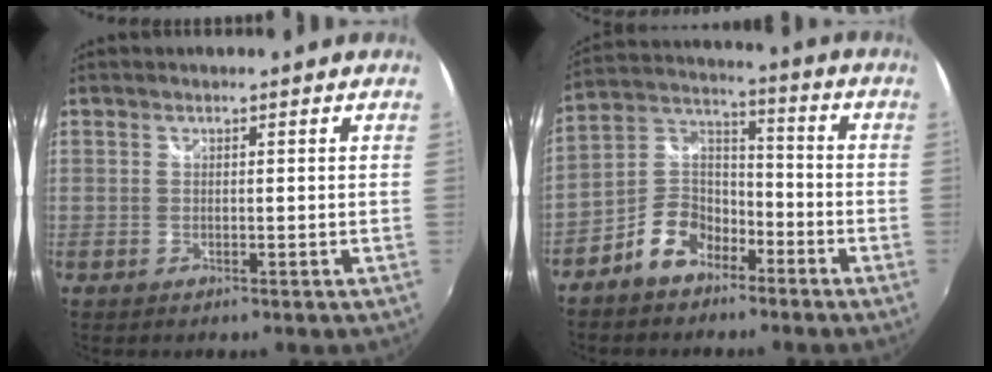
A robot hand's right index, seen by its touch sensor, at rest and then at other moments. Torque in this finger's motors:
{"motor_torque": [-0.01, -0.14, -0.57, -0.21]}